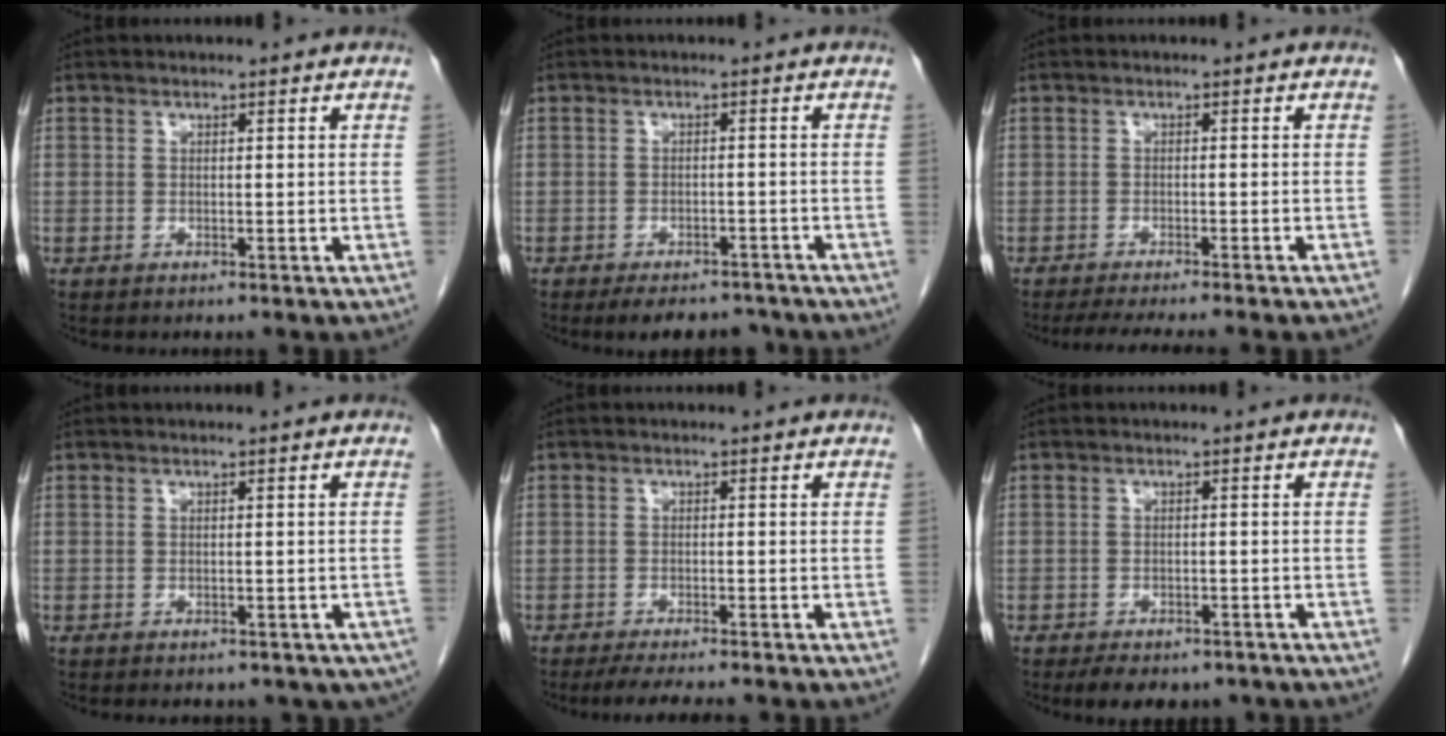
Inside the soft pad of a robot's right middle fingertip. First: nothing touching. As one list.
[{"total": 7.1, "force": [-6.1, 2.8, 2.3], "torque": [-0.026, -0.002, -0.080]}, {"total": 9.6, "force": [-8.3, 0.3, 4.9], "torque": [-0.053, -0.016, -0.114]}, {"total": 8.6, "force": [-6.7, 4.4, 3.2], "torque": [-0.043, -0.007, -0.064]}, {"total": 5.7, "force": [-4.8, 0.3, 3.1], "torque": [-0.045, -0.014, -0.074]}, {"total": 7.5, "force": [-5.9, 3.3, 3.3], "torque": [-0.040, 0.000, -0.076]}]